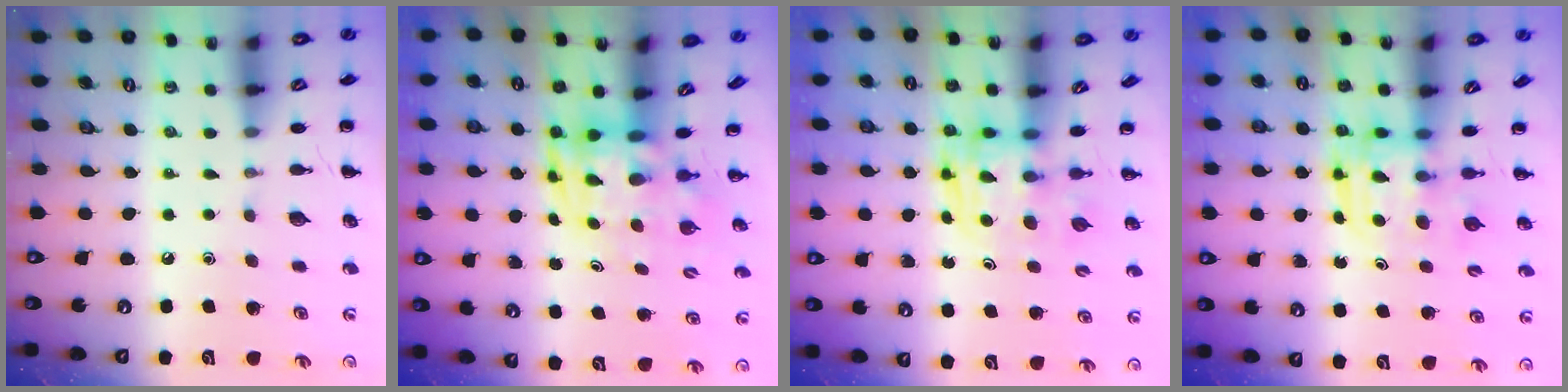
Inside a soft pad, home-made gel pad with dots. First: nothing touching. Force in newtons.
{"total": 4.1, "press": 4.0, "slide": 0.9}
{"total": 2.6, "press": 2.6, "slide": 0.2}
{"total": 3.0, "press": 3.0, "slide": 0.3}